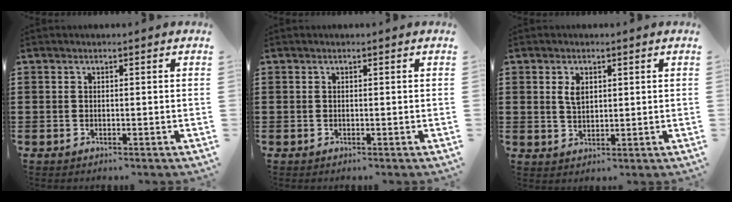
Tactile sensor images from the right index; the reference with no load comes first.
{"total": 0.0}
{"total": 2.5, "force": [1.0, 1.5, 1.7], "torque": [-0.038, 0.005, 0.019]}